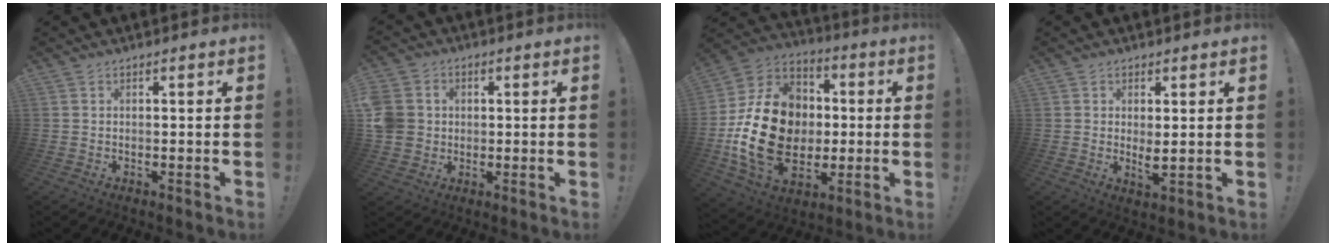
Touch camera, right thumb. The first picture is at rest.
{"total": 8.1, "force": [0.6, 7.5, 3.1], "torque": [-0.079, 0.004, 0.013]}
{"total": 24.0, "force": [-2.3, 17.9, 15.8], "torque": [-0.291, 0.025, -0.016]}
{"total": 3.5, "force": [1.1, 1.5, 3.0], "torque": [-0.032, -0.014, 0.018]}